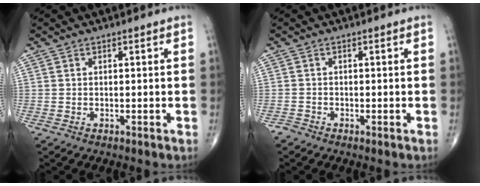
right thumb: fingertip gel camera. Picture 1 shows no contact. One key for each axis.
{"total": 0.9, "fx": -0.9, "fy": 0.3, "fz": 0.0, "tx": 0.002, "ty": -0.002, "tz": -0.023}